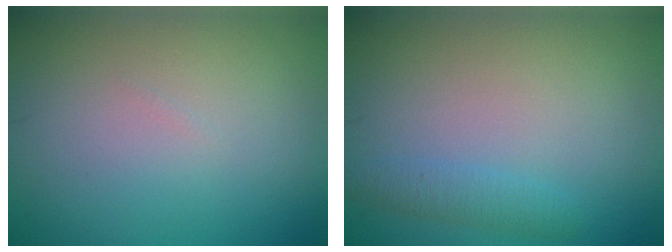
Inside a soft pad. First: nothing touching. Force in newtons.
{"total": 1.6, "press": 1.6, "slide": 0.0}